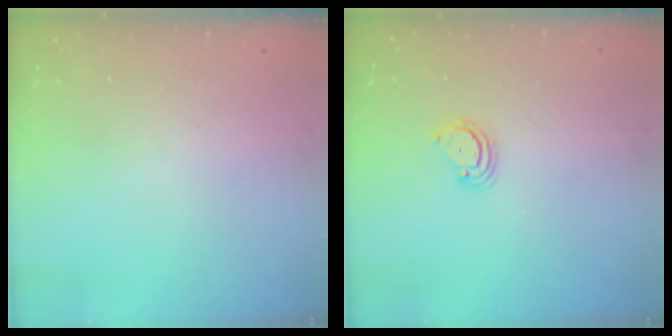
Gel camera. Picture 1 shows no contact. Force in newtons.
{"total": 3.5, "press": 3.5, "slide": 0.2}